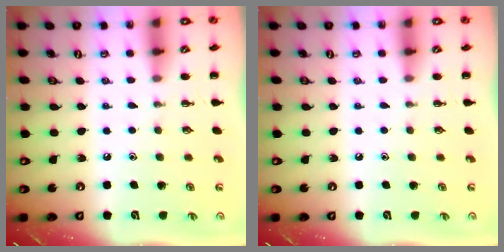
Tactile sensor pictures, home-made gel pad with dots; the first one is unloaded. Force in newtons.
{"total": 0.0}